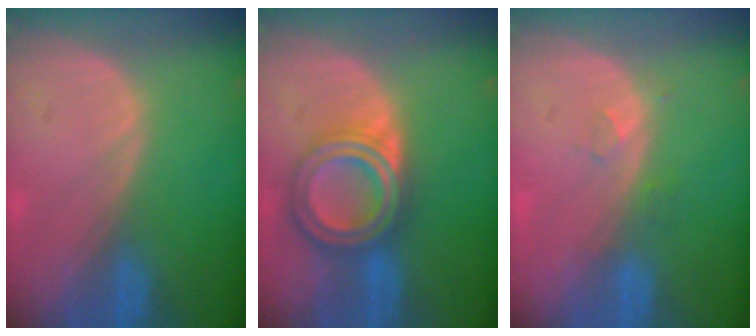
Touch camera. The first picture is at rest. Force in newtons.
{"total": 7.7, "press": 7.6, "slide": 0.5}
{"total": 1.9, "press": 1.6, "slide": 1.0}